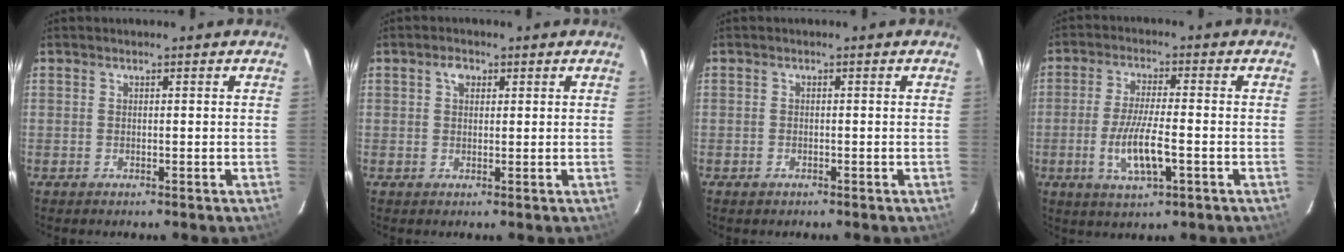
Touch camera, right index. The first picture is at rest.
{"total": 2.1, "force": [0.9, 1.5, 1.1], "torque": [-0.018, 0.009, 0.014]}
{"total": 0.9, "force": [-0.6, 0.6, 0.1], "torque": [-0.003, 0.000, -0.010]}
{"total": 8.7, "force": [-2.7, 1.8, 8.1], "torque": [-0.159, -0.013, -0.048]}